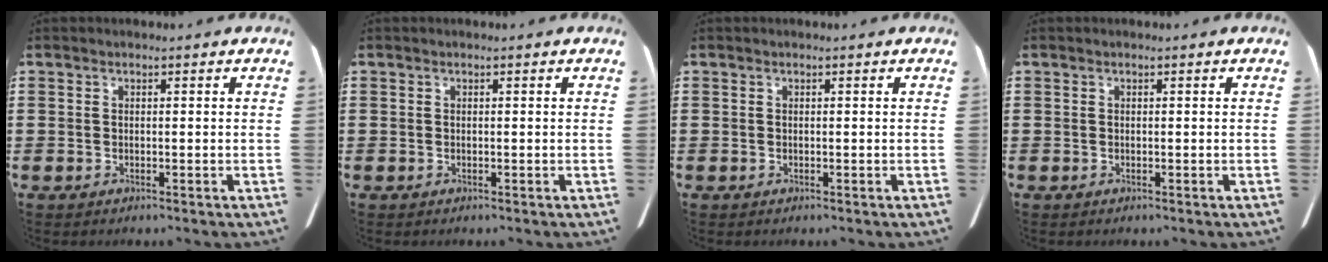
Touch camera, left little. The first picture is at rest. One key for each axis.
{"total": 0.0}
{"total": 0.0}
{"total": 0.0}